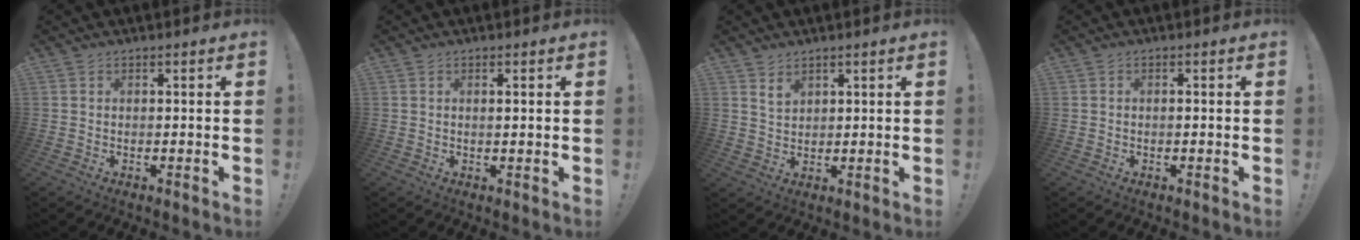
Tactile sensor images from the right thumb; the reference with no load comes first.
{"total": 1.3, "force": [0.6, -0.1, 1.2], "torque": [-0.010, -0.006, 0.005]}
{"total": 3.9, "force": [3.2, 2.1, 1.1], "torque": [-0.015, -0.018, 0.058]}
{"total": 0.5, "force": [-0.2, -0.2, 0.4], "torque": [-0.009, -0.001, -0.004]}